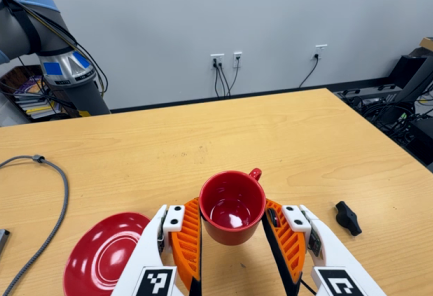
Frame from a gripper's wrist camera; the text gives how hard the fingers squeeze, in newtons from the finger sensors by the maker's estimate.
{"total": 5.5, "left": 5.6, "right": 5.4}